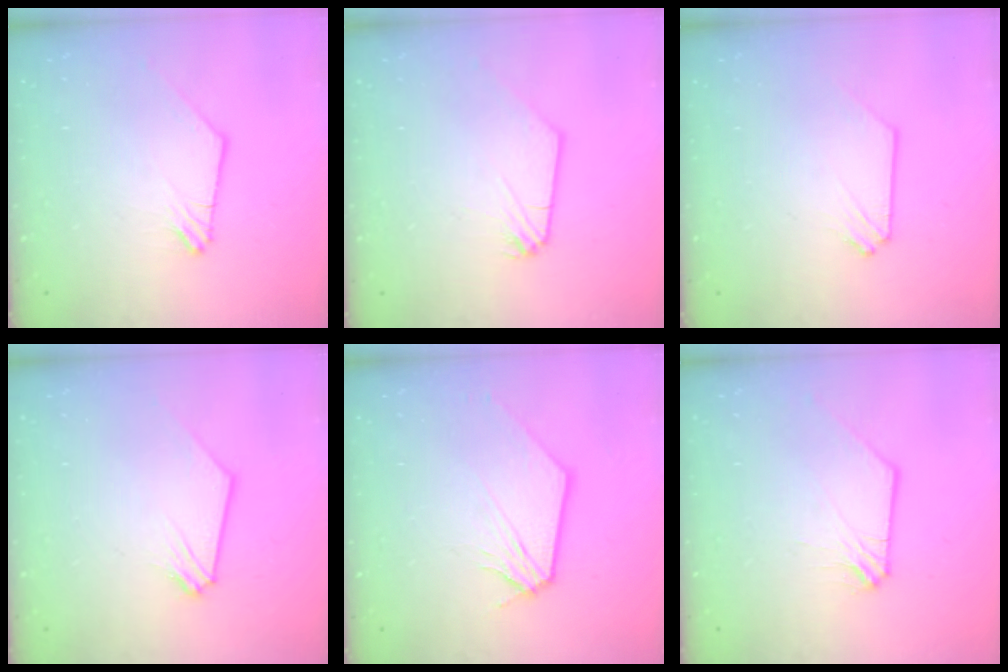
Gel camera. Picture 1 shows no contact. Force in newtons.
{"total": 0.0}
{"total": 0.0}
{"total": 0.9, "press": 0.9, "slide": 0.1}
{"total": 2.5, "press": 2.5, "slide": 0.3}
{"total": 0.9, "press": 0.9, "slide": 0.1}